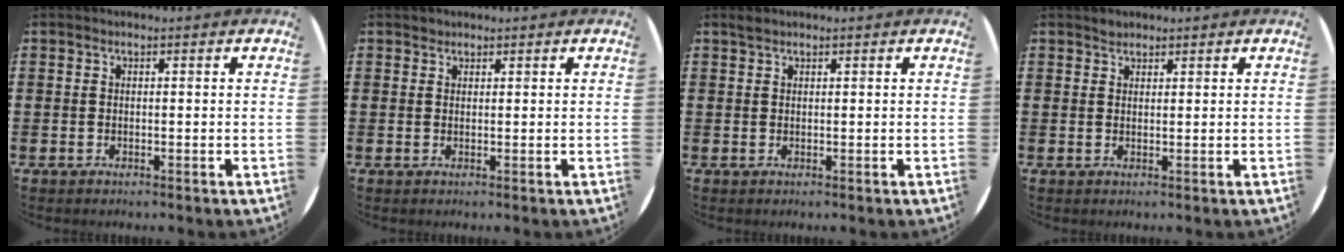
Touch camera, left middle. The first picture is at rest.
{"total": 0.7, "force": [0.7, 0.3, -0.1], "torque": [0.001, 0.003, 0.013]}
{"total": 0.7, "force": [0.6, 0.2, 0.1], "torque": [0.004, -0.001, 0.010]}
{"total": 1.2, "force": [1.1, 0.4, -0.1], "torque": [0.000, 0.003, 0.022]}